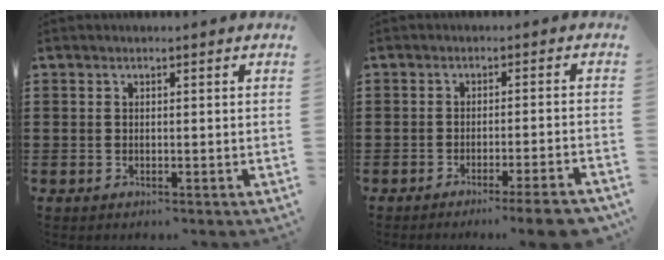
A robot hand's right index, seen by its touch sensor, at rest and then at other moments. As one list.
[{"total": 4.2, "force": [-3.3, -0.6, 2.5], "torque": [-0.039, -0.016, -0.060]}]